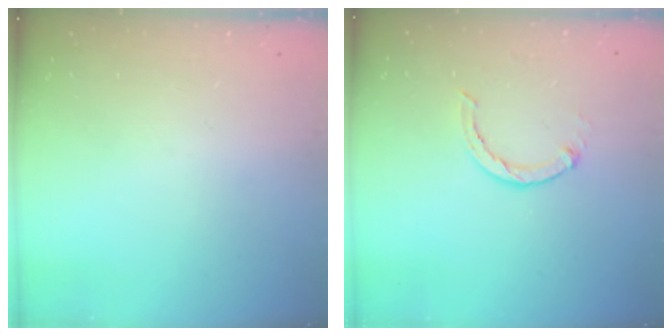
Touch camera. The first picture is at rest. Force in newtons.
{"total": 3.0, "press": 3.0, "slide": 0.4}